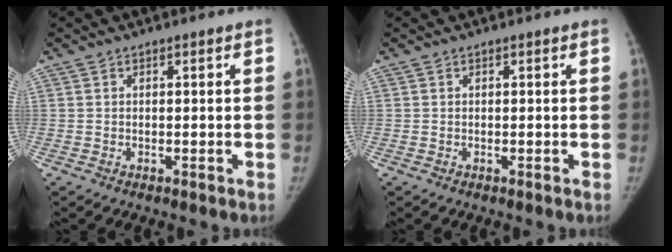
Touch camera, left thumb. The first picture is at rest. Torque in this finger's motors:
{"motor_torque": [-0.13, 0.13, 0.04, -0.03, 0.00]}